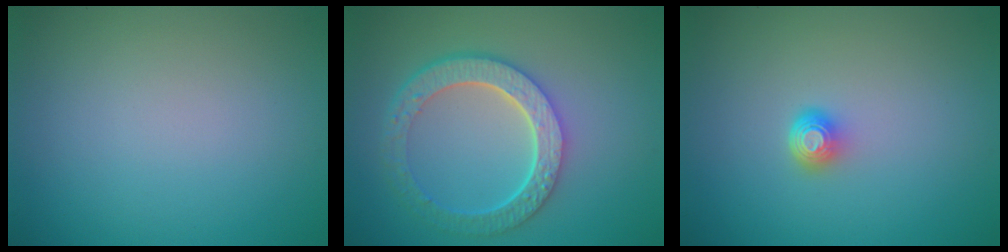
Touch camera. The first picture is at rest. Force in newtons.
{"total": 6.0, "press": 4.5, "slide": 4.0}
{"total": 1.7, "press": 1.2, "slide": 1.2}